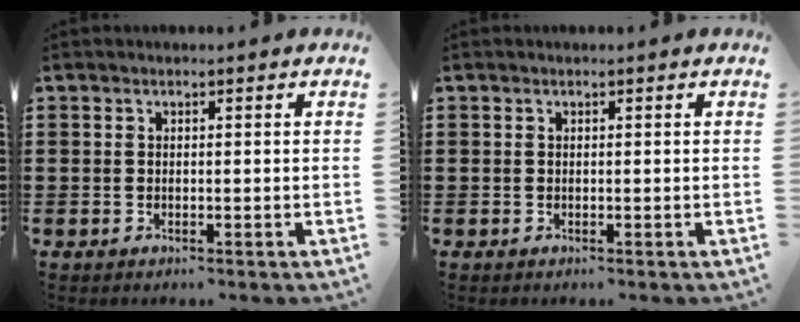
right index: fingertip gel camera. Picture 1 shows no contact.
{"total": 0.0}